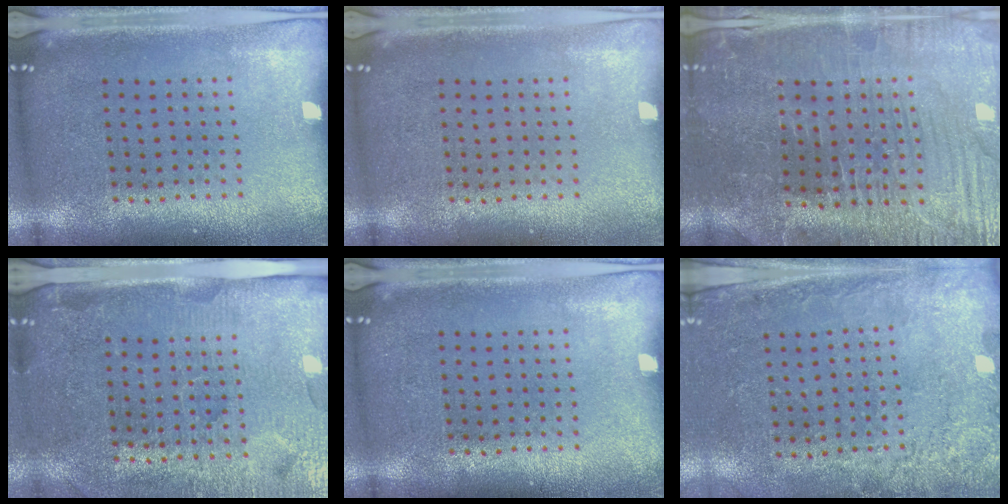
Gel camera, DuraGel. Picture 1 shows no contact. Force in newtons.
{"total": 0.0}
{"total": 3.7, "press": 3.7, "slide": 0.5}
{"total": 4.4, "press": 4.1, "slide": 1.7}
{"total": 0.0}
{"total": 2.6, "press": 2.1, "slide": 1.5}